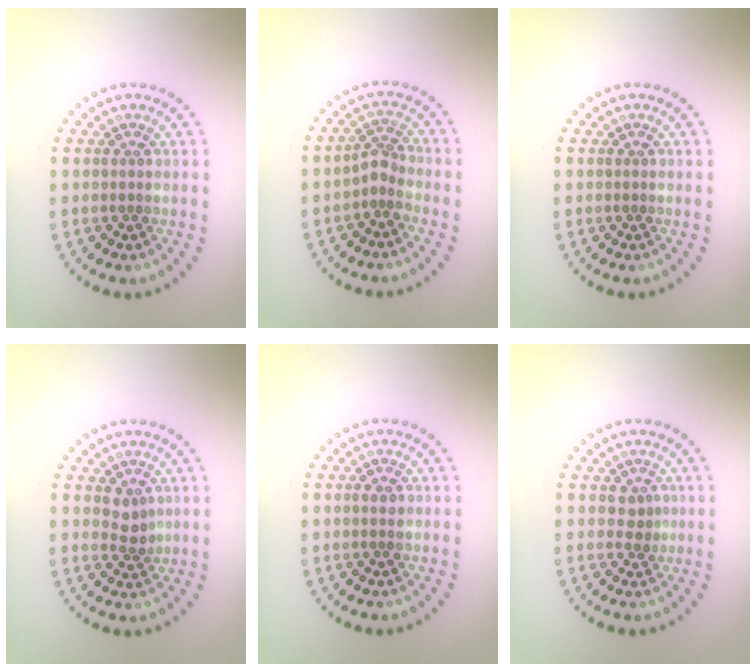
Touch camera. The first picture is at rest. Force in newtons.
{"total": 1.9, "press": 1.4, "slide": 1.2}
{"total": 0.0}
{"total": 1.8, "press": 1.4, "slide": 1.0}
{"total": 1.0, "press": 1.0, "slide": 0.1}
{"total": 1.1, "press": 0.9, "slide": 0.6}